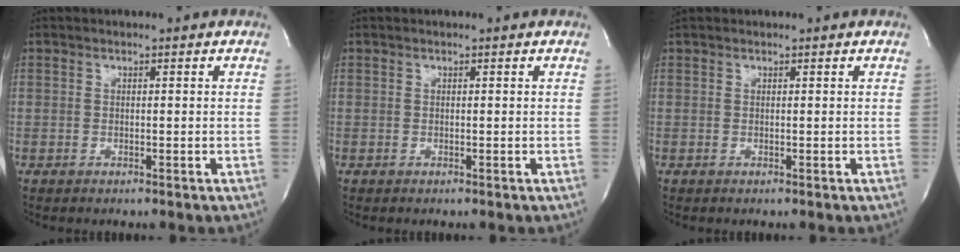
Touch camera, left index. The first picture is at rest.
{"total": 0.0}
{"total": 0.9, "force": [0.8, 0.2, 0.1], "torque": [-0.014, 0.021, 0.020]}